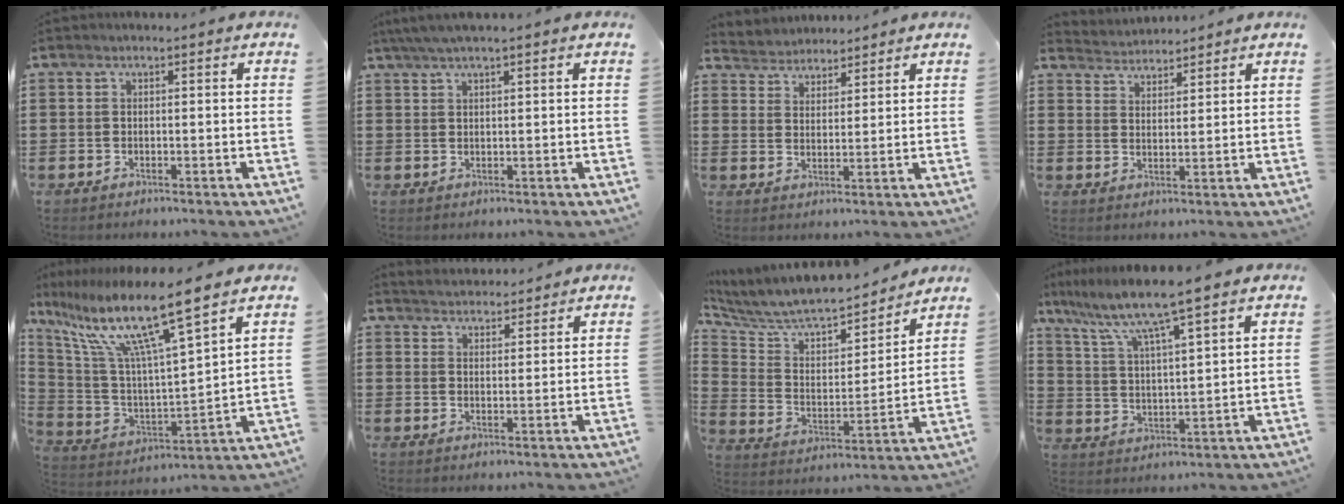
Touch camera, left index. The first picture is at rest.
{"total": 2.5, "force": [1.8, 0.1, 1.7], "torque": [-0.035, 0.003, 0.033]}
{"total": 3.5, "force": [3.2, 1.1, -0.7], "torque": [-0.004, -0.011, 0.059]}
{"total": 3.1, "force": [3.0, 0.4, -0.6], "torque": [-0.001, -0.010, 0.055]}
{"total": 13.6, "force": [9.3, 0.4, 9.9], "torque": [-0.225, -0.061, 0.148]}
{"total": 3.0, "force": [2.9, 0.1, -0.4], "torque": [-0.002, -0.009, 0.055]}
{"total": 6.7, "force": [6.2, 1.9, 1.7], "torque": [-0.071, -0.054, 0.101]}
{"total": 7.7, "force": [6.3, -0.3, 4.4], "torque": [-0.110, -0.038, 0.101]}